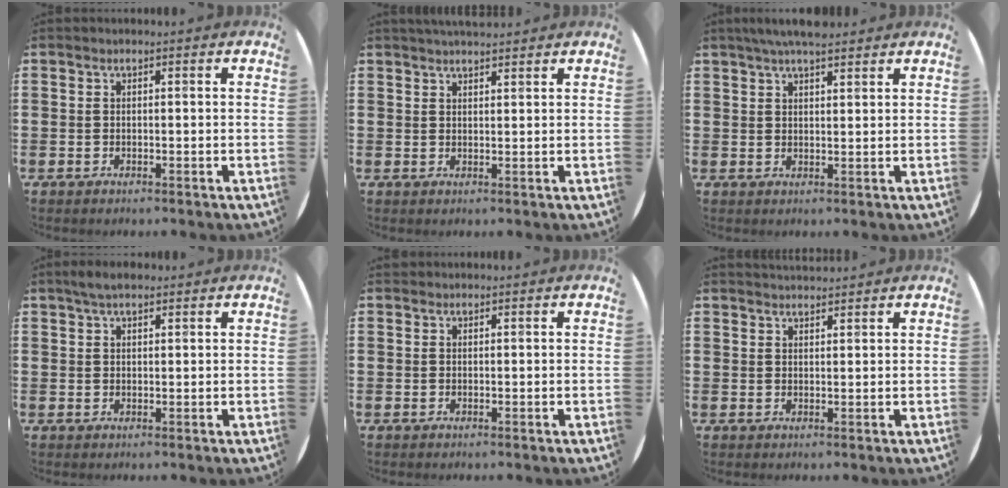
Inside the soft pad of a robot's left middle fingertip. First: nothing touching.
{"total": 2.0, "force": [2.0, 0.2, 0.3], "torque": [-0.008, 0.000, 0.037]}
{"total": 4.4, "force": [3.8, 0.8, 2.1], "torque": [-0.048, -0.002, 0.068]}
{"total": 2.5, "force": [1.9, 0.8, 1.4], "torque": [-0.023, 0.004, 0.033]}
{"total": 0.0}
{"total": 1.7, "force": [1.7, 0.2, -0.1], "torque": [0.000, -0.003, 0.032]}